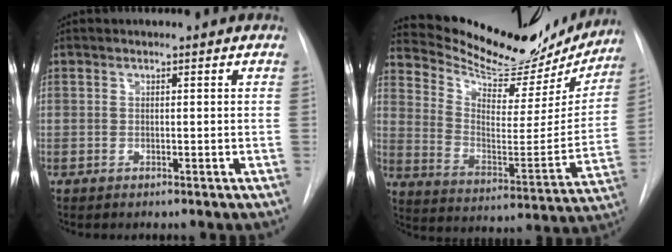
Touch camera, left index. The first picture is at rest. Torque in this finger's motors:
{"motor_torque": [0.98, -1.16, 0.21, 0.04]}